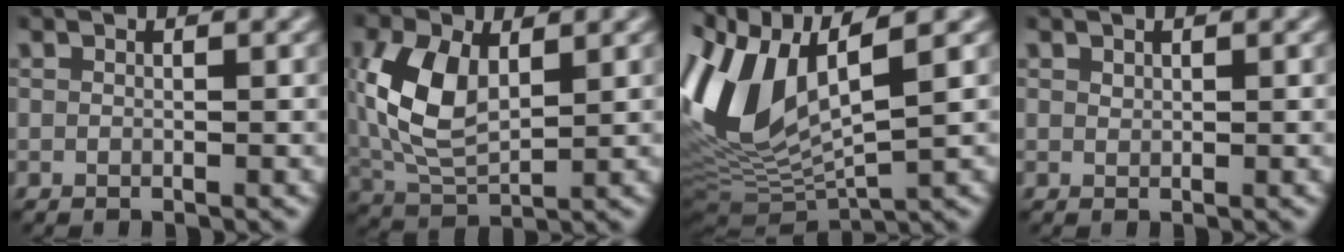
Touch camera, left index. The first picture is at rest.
{"total": 6.8, "force": [0.9, 4.0, 5.5], "torque": [-0.132, 0.004, 0.025]}
{"total": 10.3, "force": [2.1, 4.8, 8.9], "torque": [-0.205, -0.008, 0.050]}
{"total": 0.0}